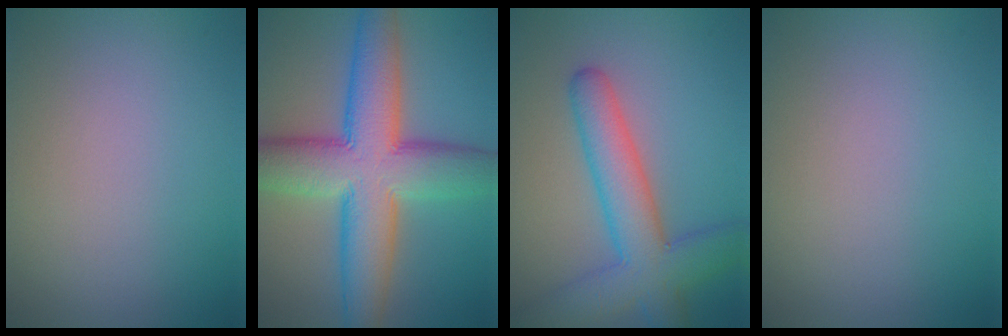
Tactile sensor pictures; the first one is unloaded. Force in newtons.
{"total": 11.5, "press": 11.5, "slide": 0.4}
{"total": 6.8, "press": 6.8, "slide": 0.4}
{"total": 0.0}